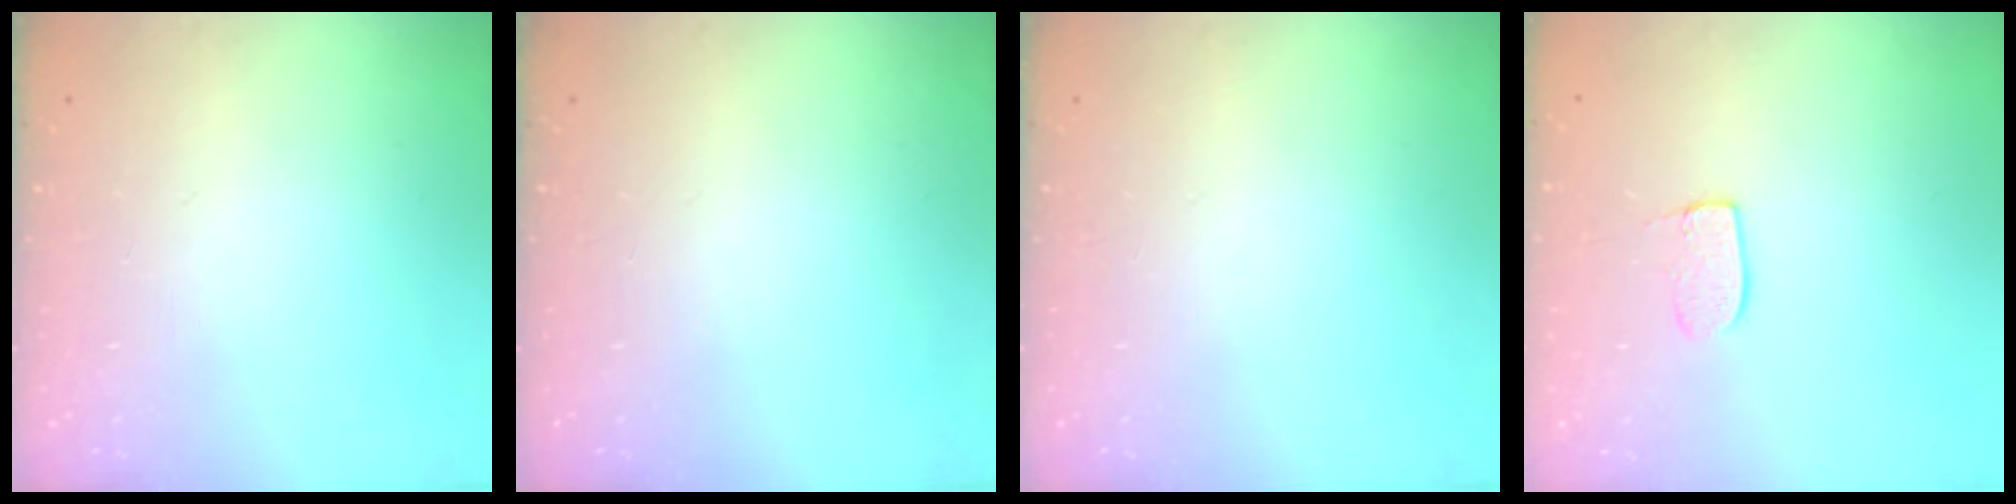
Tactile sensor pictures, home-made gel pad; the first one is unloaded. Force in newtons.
{"total": 0.0}
{"total": 0.0}
{"total": 6.3, "press": 6.3, "slide": 0.1}